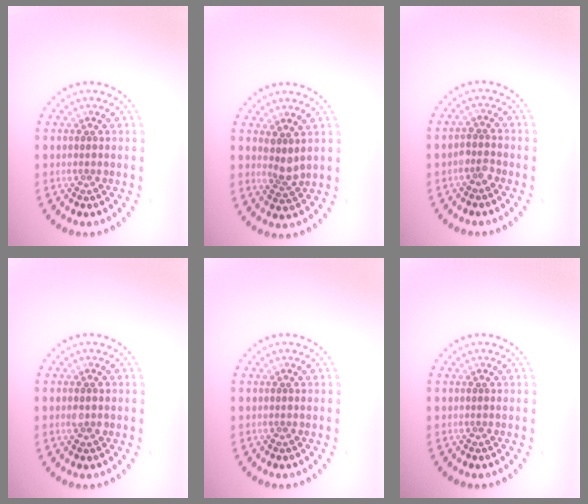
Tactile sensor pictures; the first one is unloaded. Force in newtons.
{"total": 1.8, "press": 1.4, "slide": 1.1}
{"total": 1.3, "press": 1.2, "slide": 0.7}
{"total": 1.4, "press": 1.4, "slide": 0.0}
{"total": 0.0}
{"total": 0.0}